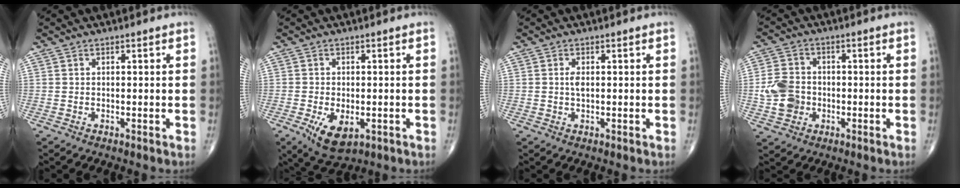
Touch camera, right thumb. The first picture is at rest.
{"total": 7.1, "force": [-2.5, 3.8, 5.4], "torque": [-0.086, -0.006, -0.030]}
{"total": 1.5, "force": [0.2, 0.7, 1.4], "torque": [-0.023, -0.001, 0.002]}
{"total": 7.3, "force": [-1.2, 5.9, 4.1], "torque": [-0.066, 0.009, -0.025]}